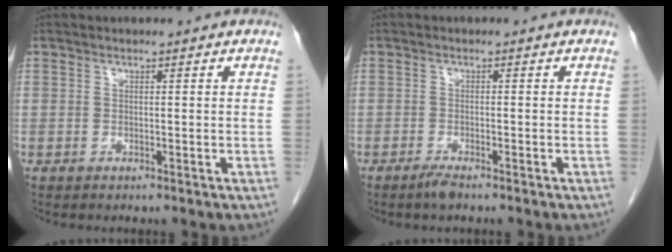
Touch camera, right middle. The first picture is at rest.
{"total": 1.7, "force": [-1.4, 0.1, 1.0], "torque": [-0.025, -0.004, -0.026]}